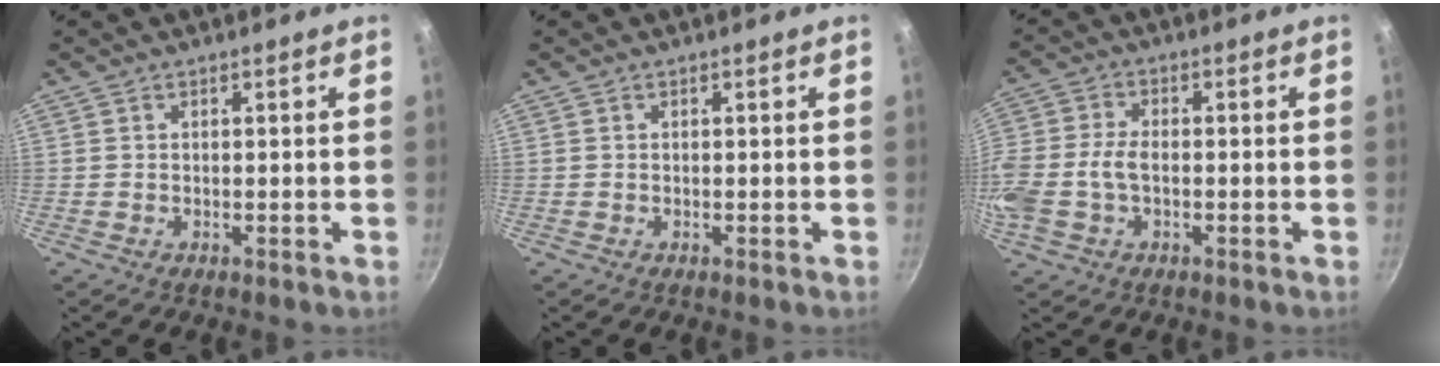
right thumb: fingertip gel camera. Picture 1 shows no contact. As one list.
[{"total": 0.0}, {"total": 9.7, "force": [-2.0, 6.2, 7.2], "torque": [-0.164, 0.018, -0.049]}]